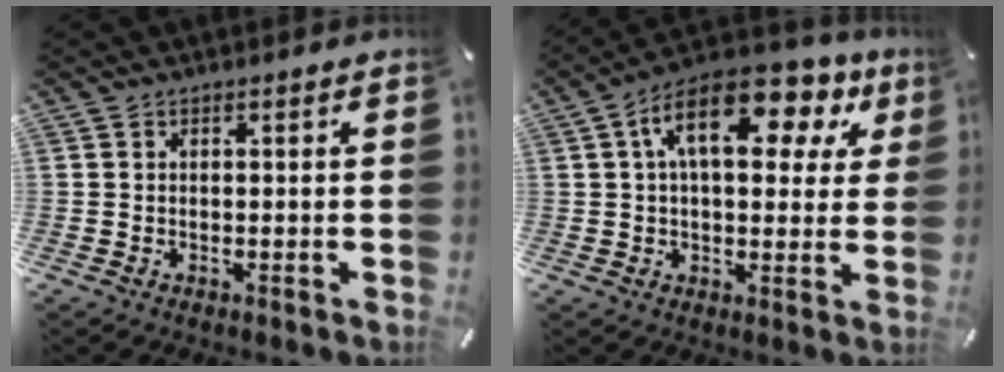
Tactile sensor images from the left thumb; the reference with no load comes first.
{"total": 16.0, "force": [6.8, 7.9, 12.1], "torque": [-0.197, -0.010, 0.113]}